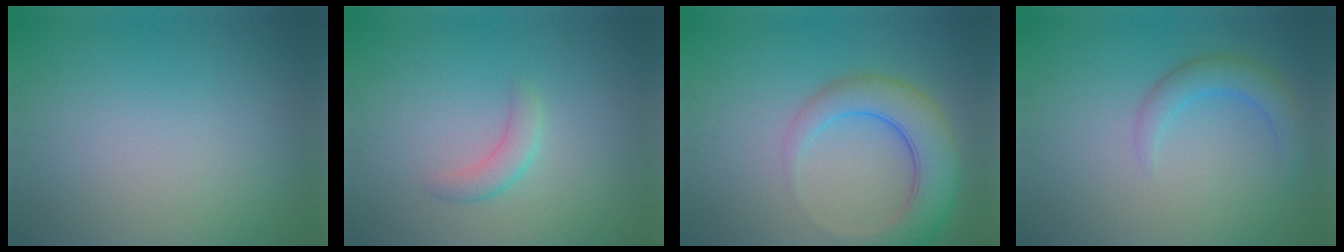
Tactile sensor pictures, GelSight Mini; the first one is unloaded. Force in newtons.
{"total": 1.8, "press": 1.8, "slide": 0.1}
{"total": 5.7, "press": 5.7, "slide": 0.3}
{"total": 2.7, "press": 2.7, "slide": 0.2}